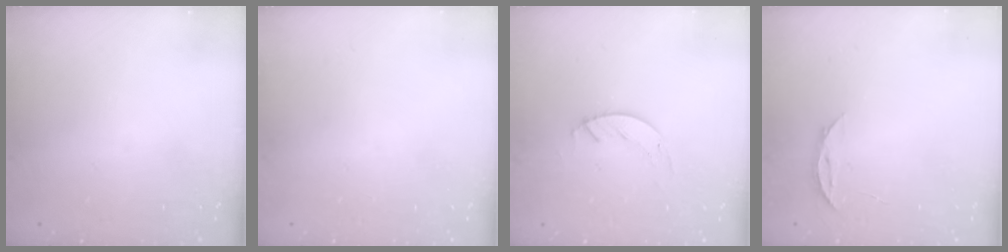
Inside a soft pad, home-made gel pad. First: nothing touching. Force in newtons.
{"total": 0.0}
{"total": 2.7, "press": 2.7, "slide": 0.2}
{"total": 3.7, "press": 3.6, "slide": 0.4}